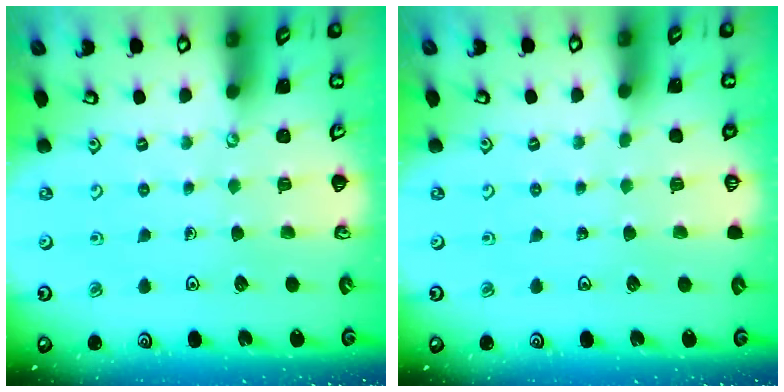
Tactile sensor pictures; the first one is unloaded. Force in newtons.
{"total": 0.0}